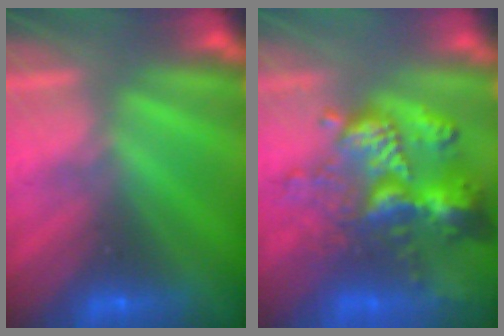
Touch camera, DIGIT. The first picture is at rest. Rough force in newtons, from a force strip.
{"total": 5.9}